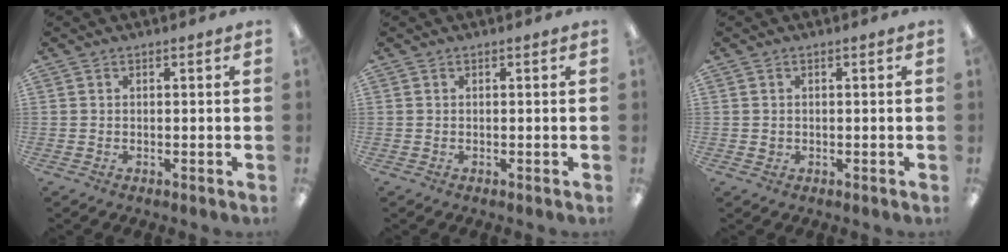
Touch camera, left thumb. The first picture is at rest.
{"total": 0.0}
{"total": 0.9, "force": [-0.1, 0.8, 0.3], "torque": [-0.007, 0.004, -0.004]}